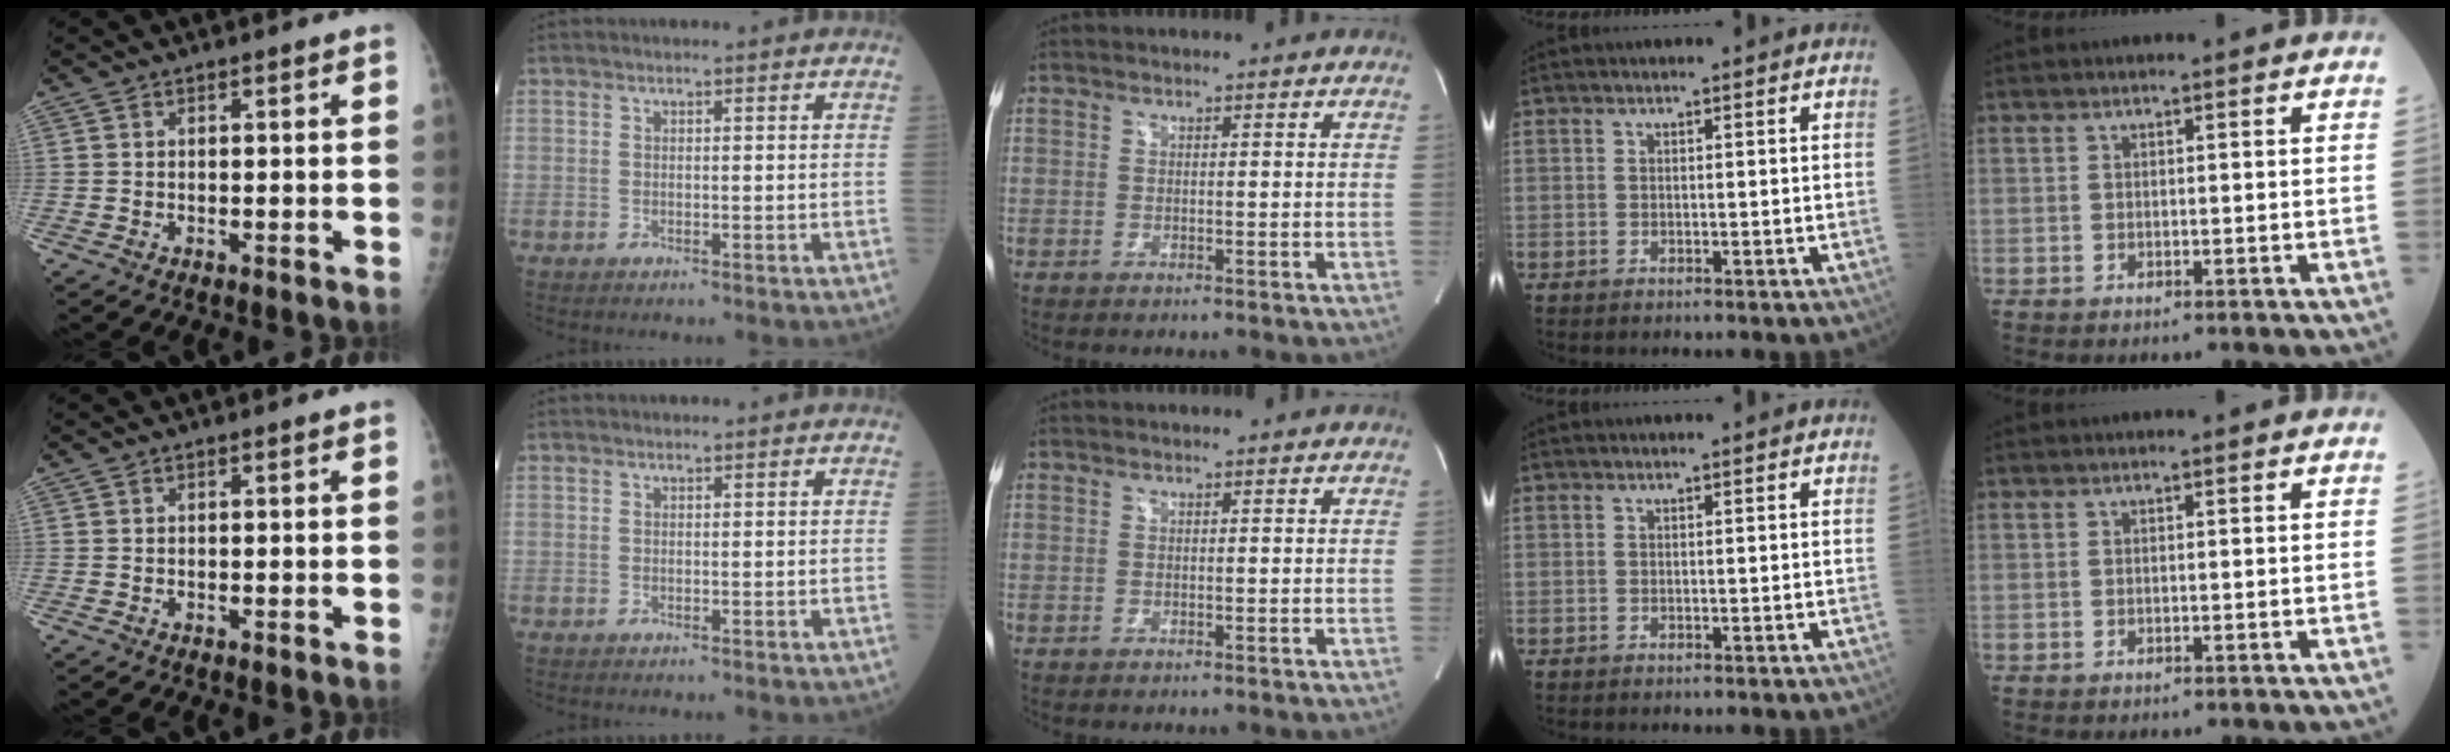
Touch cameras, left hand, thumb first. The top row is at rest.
{}